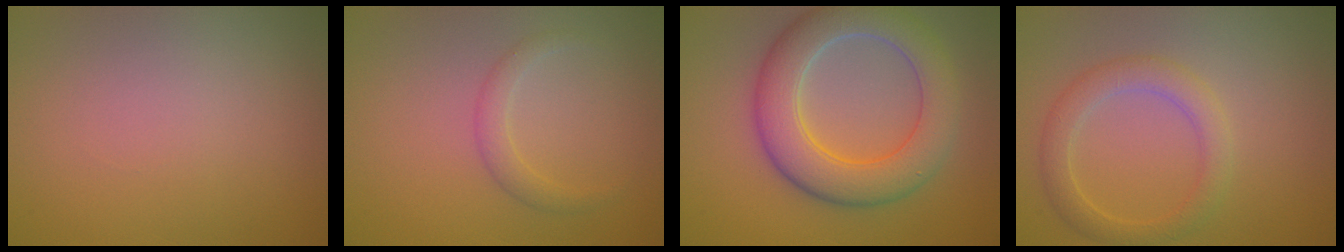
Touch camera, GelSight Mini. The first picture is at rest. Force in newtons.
{"total": 1.5, "press": 1.5, "slide": 0.1}
{"total": 7.4, "press": 7.4, "slide": 0.8}
{"total": 3.0, "press": 3.0, "slide": 0.2}